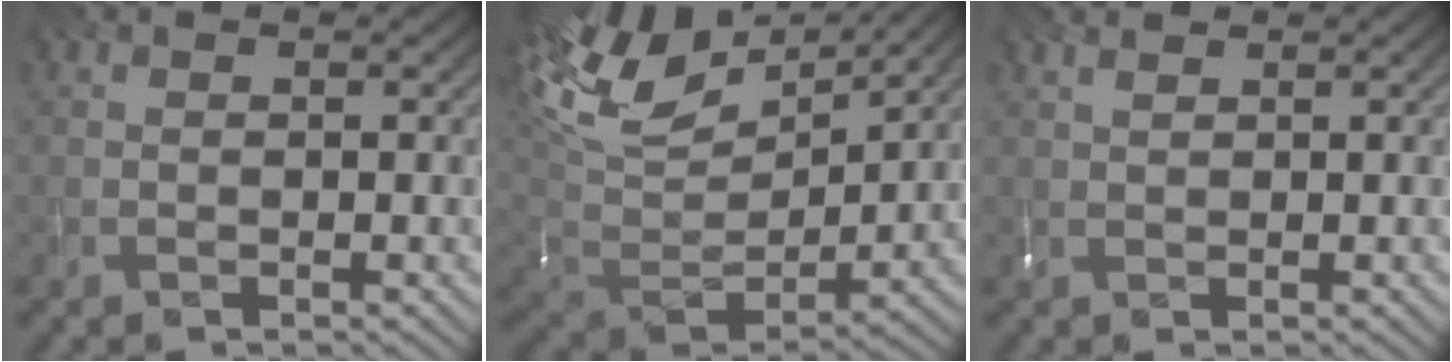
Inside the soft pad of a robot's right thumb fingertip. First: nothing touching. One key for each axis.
{"total": 14.7, "fx": 8.1, "fy": 7.7, "fz": 9.6, "tx": -0.237, "ty": 0.044, "tz": 0.146}
{"total": 1.4, "fx": 1.1, "fy": 0.4, "fz": 0.8, "tx": -0.029, "ty": 0.008, "tz": 0.026}